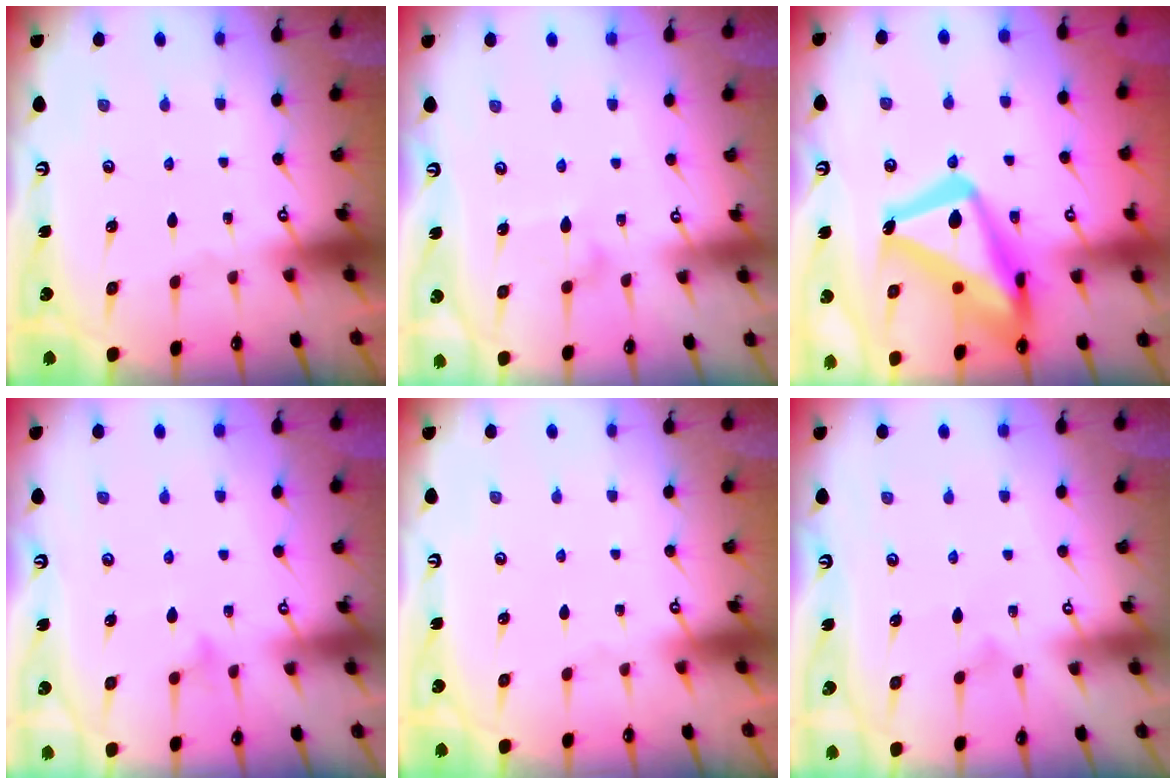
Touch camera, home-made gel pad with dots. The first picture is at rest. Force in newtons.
{"total": 8.4, "press": 8.4, "slide": 0.3}
{"total": 21.9, "press": 21.8, "slide": 2.1}
{"total": 9.0, "press": 9.0, "slide": 0.8}
{"total": 0.0}
{"total": 5.0, "press": 4.9, "slide": 0.3}